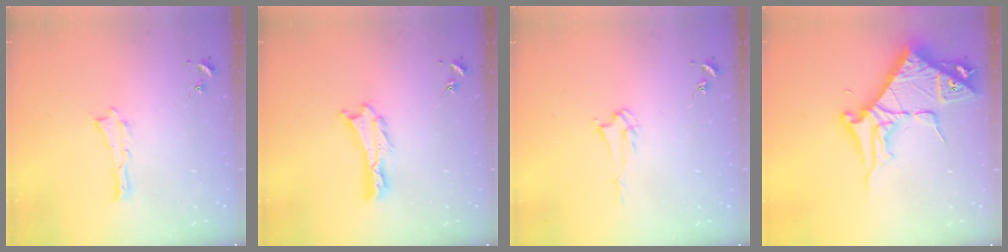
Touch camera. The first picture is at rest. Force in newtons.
{"total": 1.1, "press": 1.1, "slide": 0.2}
{"total": 2.4, "press": 2.4, "slide": 0.3}
{"total": 9.2, "press": 9.2, "slide": 1.1}